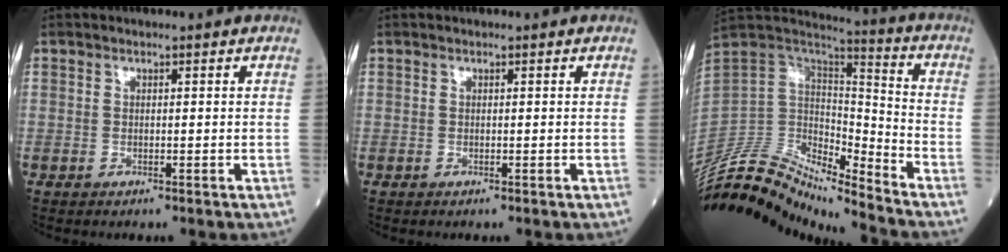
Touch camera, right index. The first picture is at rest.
{"total": 0.0}
{"total": 16.6, "force": [-15.7, 3.4, 4.0], "torque": [-0.073, 0.083, -0.281]}